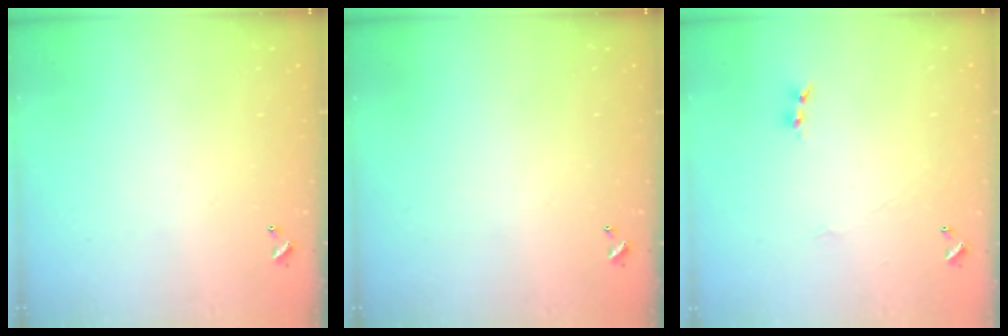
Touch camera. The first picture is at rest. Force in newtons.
{"total": 0.0}
{"total": 1.7, "press": 1.6, "slide": 0.6}